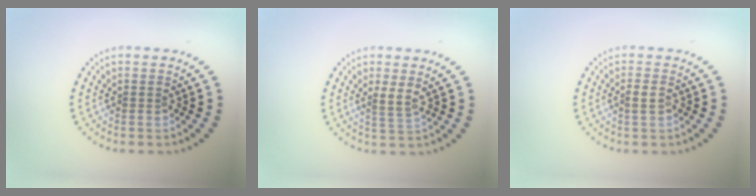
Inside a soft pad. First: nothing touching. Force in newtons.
{"total": 1.6, "press": 1.3, "slide": 0.9}
{"total": 1.2, "press": 1.1, "slide": 0.5}